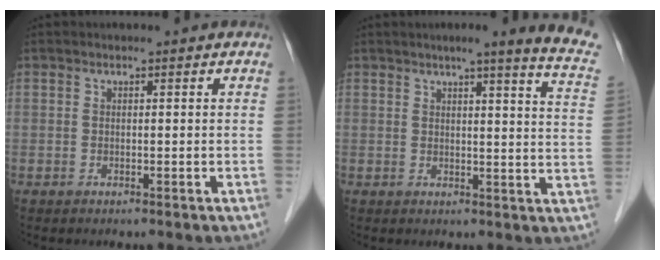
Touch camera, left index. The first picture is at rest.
{"total": 12.5, "force": [10.1, -0.3, 7.4], "torque": [-0.084, -0.033, 0.094]}